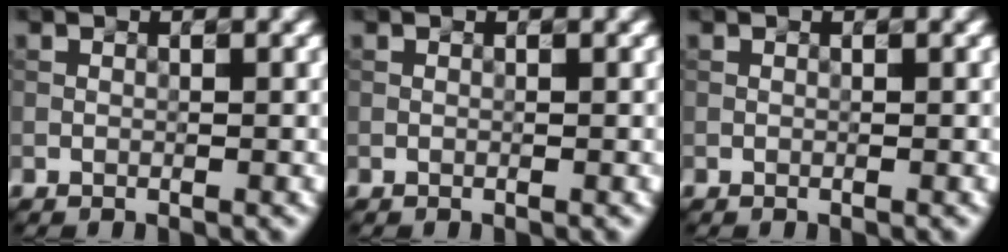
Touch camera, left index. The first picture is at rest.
{"total": 0.0}
{"total": 0.0}